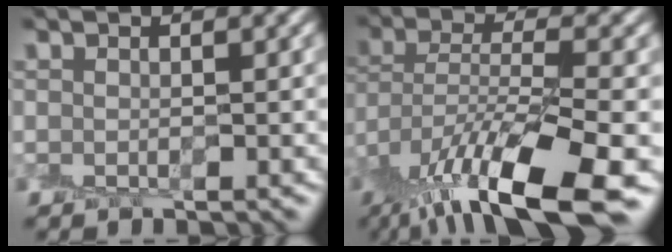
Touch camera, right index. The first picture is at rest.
{"total": 11.6, "force": [-7.1, 2.9, 8.6], "torque": [-0.167, -0.007, -0.121]}